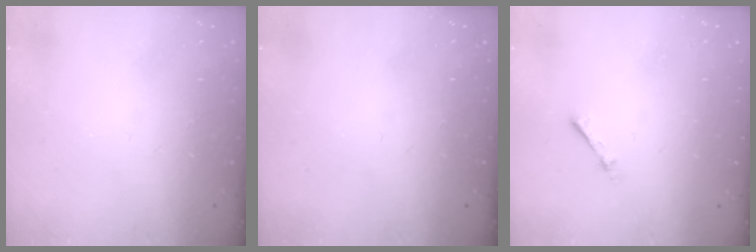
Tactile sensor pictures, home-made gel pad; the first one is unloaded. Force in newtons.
{"total": 0.0}
{"total": 1.7, "press": 1.7, "slide": 0.2}